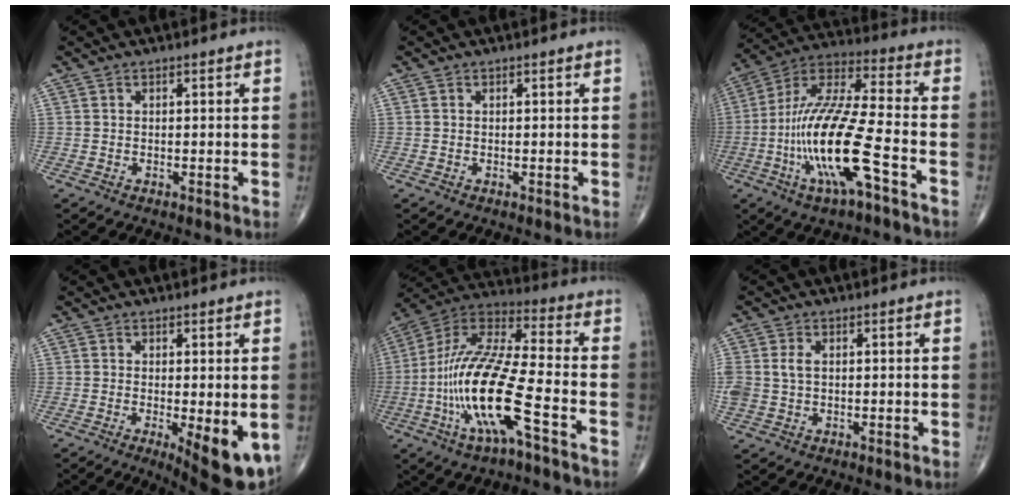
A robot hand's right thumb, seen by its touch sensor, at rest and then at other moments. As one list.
[{"total": 0.0}, {"total": 19.7, "force": [-6.7, 4.2, 18.0], "torque": [-0.377, 0.033, -0.122]}, {"total": 9.8, "force": [-2.8, 3.0, 8.9], "torque": [-0.110, -0.020, -0.033]}, {"total": 19.8, "force": [-6.8, 4.4, 18.1], "torque": [-0.384, 0.034, -0.127]}, {"total": 4.0, "force": [0.4, 2.8, 2.8], "torque": [-0.070, 0.009, 0.012]}]